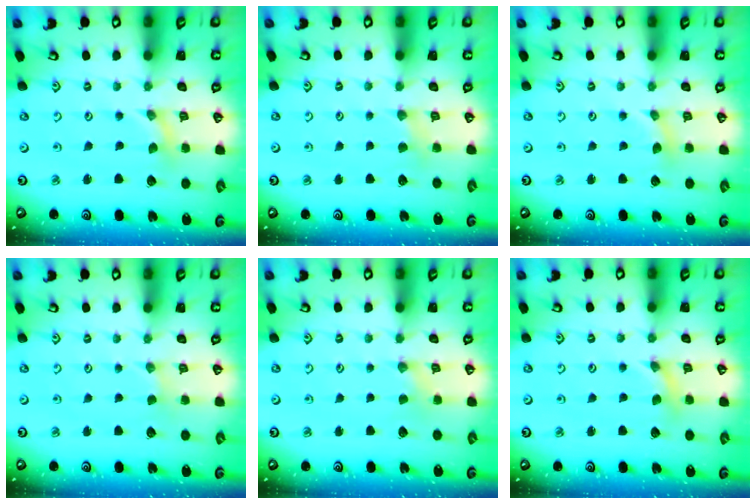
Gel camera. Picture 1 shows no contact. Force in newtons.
{"total": 2.3, "press": 2.2, "slide": 0.4}
{"total": 2.9, "press": 2.8, "slide": 0.4}
{"total": 0.0}
{"total": 1.1, "press": 1.1, "slide": 0.3}
{"total": 1.4, "press": 1.4, "slide": 0.2}